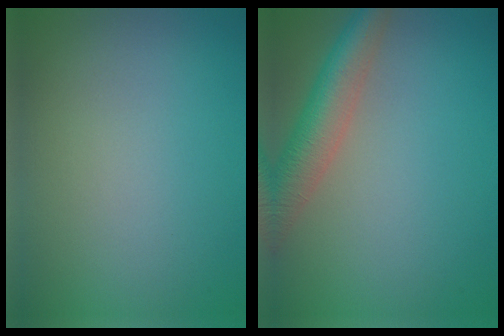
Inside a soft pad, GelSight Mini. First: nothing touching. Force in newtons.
{"total": 5.1, "press": 5.1, "slide": 0.3}